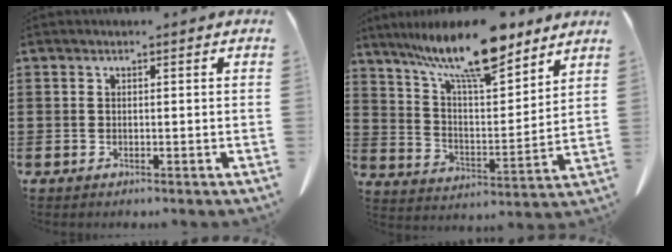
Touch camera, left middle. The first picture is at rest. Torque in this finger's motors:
{"motor_torque": [2.14, 0.00, 1.00, 0.21]}